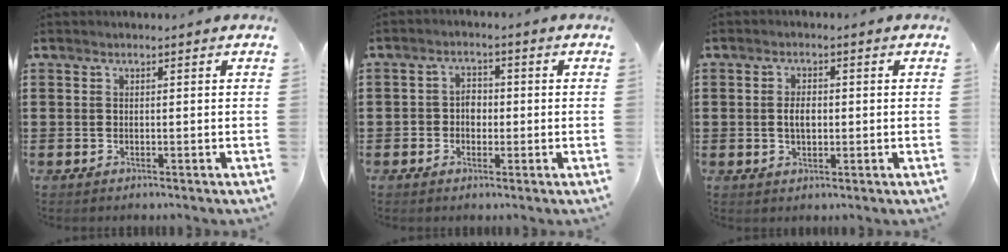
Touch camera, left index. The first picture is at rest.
{"total": 2.6, "force": [-0.7, 2.1, 1.4], "torque": [-0.034, 0.006, -0.016]}
{"total": 2.9, "force": [0.0, 1.5, 2.5], "torque": [-0.050, 0.006, -0.003]}